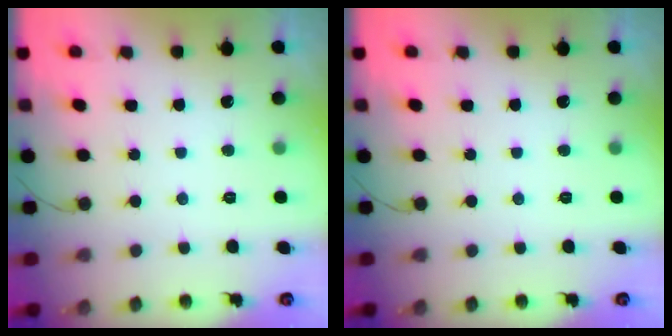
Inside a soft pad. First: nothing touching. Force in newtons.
{"total": 0.0}